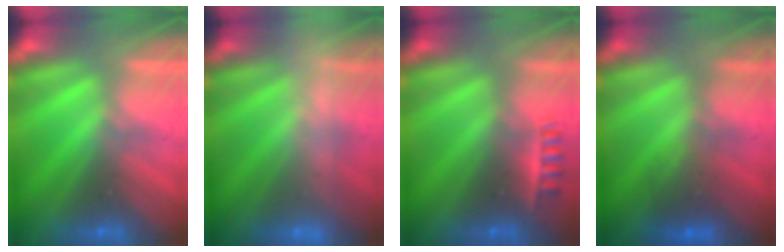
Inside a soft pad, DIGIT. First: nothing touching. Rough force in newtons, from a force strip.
{"total": 2.5}
{"total": 2.3}
{"total": 2.2}